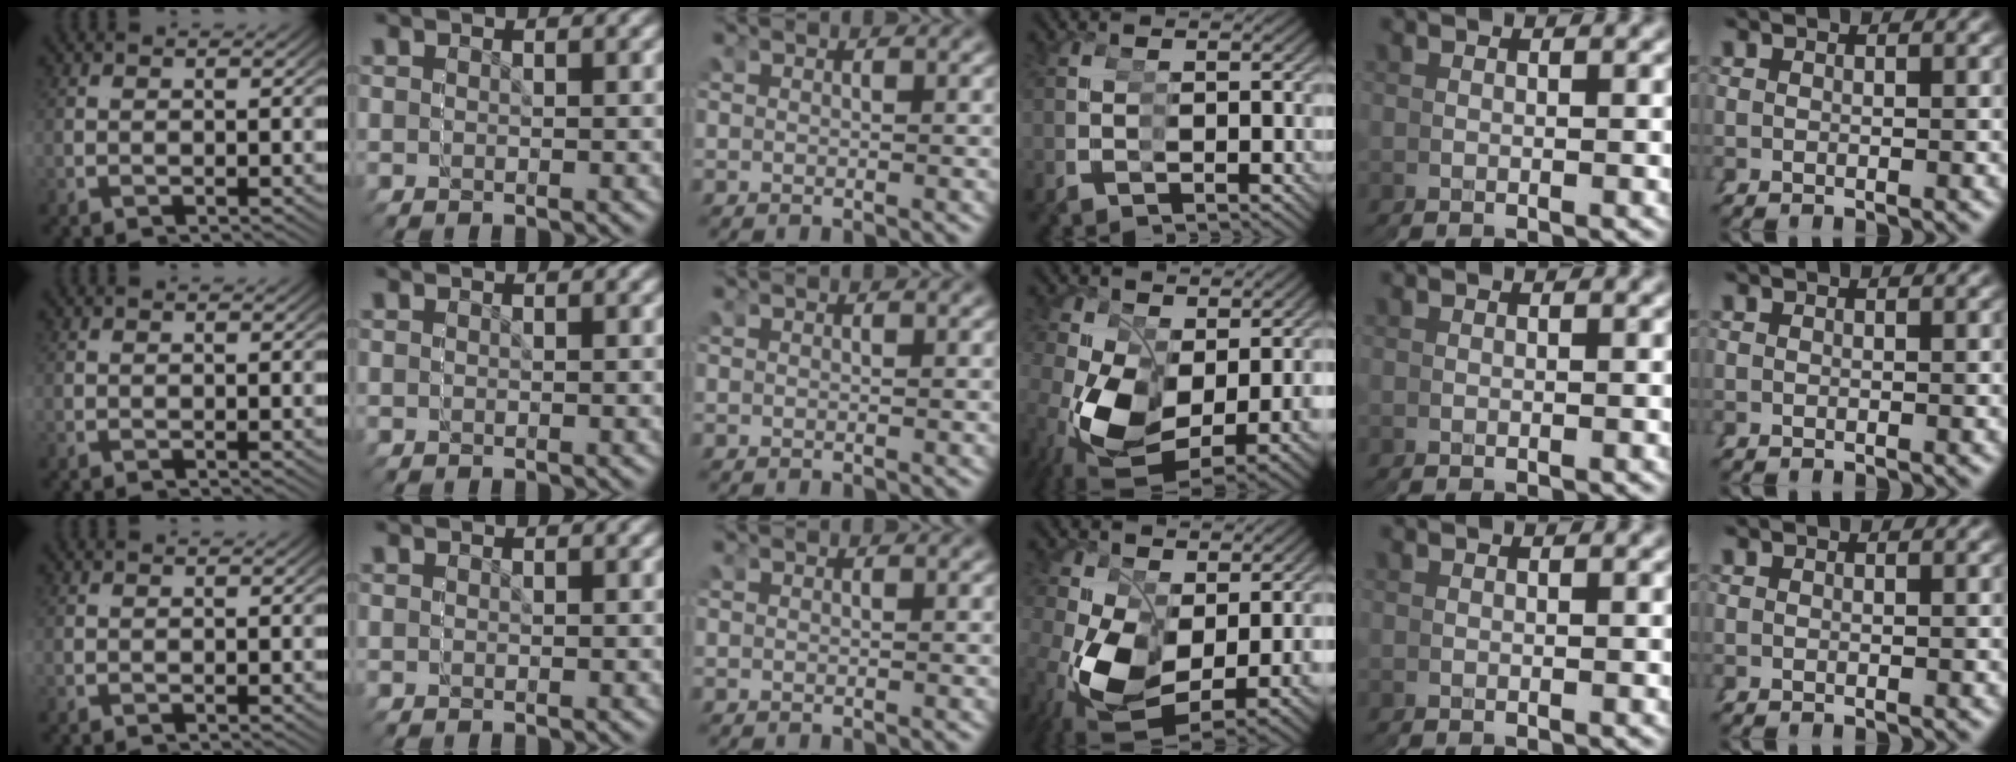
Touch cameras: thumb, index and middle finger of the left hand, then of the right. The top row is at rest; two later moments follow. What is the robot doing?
{"motion": "grasp_and_lifting", "object": "stress ball aka squeeze ball"}